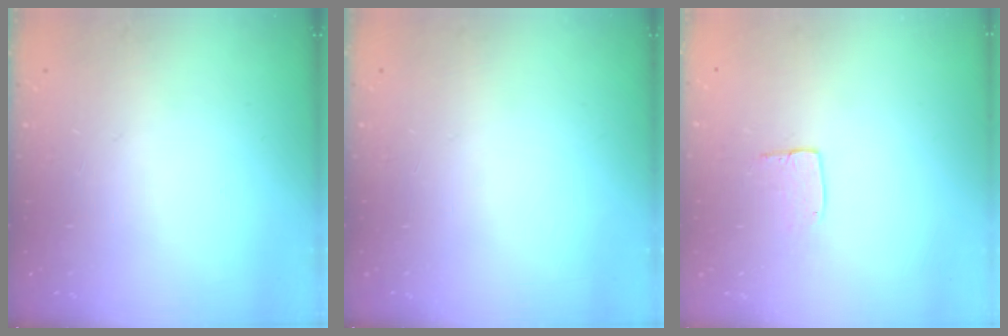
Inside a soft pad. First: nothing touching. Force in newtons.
{"total": 0.0}
{"total": 5.6, "press": 5.6, "slide": 0.2}